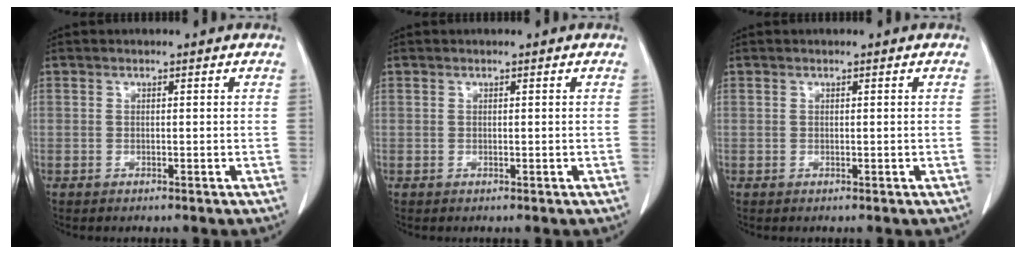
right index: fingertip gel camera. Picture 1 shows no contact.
{"total": 0.0}
{"total": 0.0}